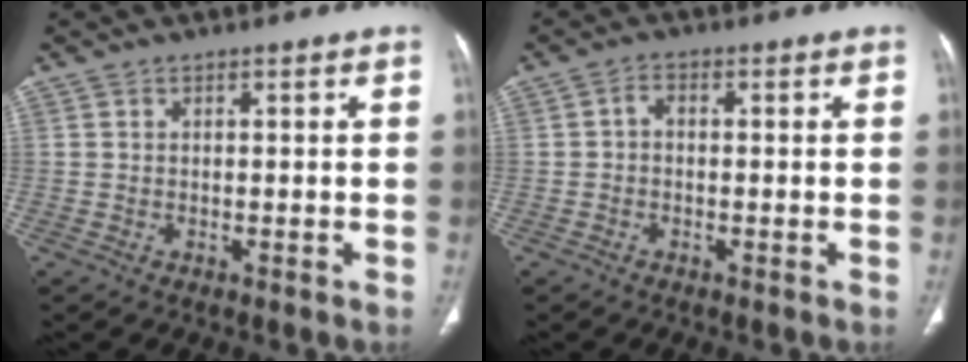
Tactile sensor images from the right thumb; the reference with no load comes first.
{"total": 1.9, "force": [-0.2, 1.3, 1.3], "torque": [-0.017, 0.008, -0.010]}